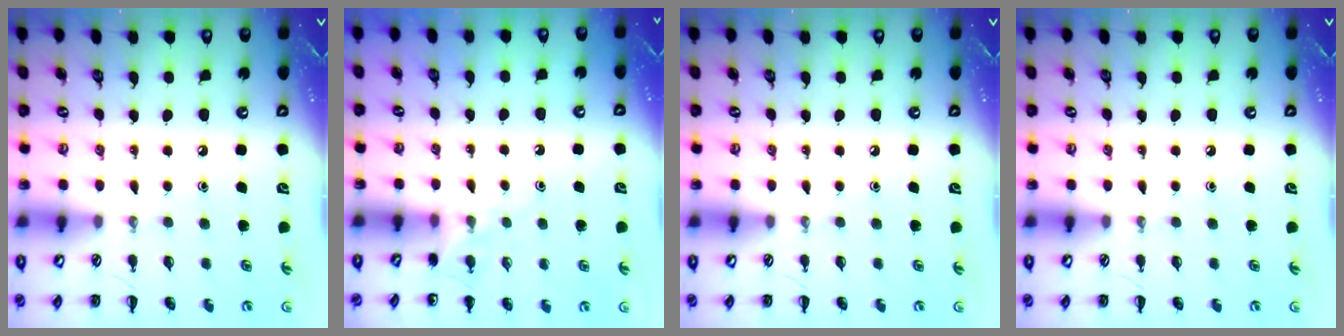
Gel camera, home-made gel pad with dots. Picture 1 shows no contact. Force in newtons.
{"total": 5.3, "press": 5.1, "slide": 1.6}
{"total": 0.0}
{"total": 0.0}